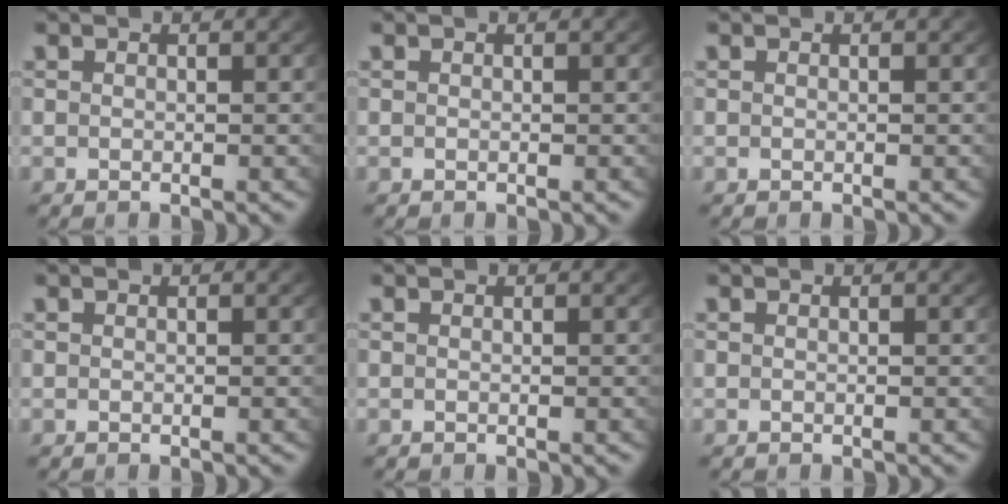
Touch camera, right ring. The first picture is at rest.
{"total": 0.0}
{"total": 0.0}
{"total": 0.0}
{"total": 0.0}
{"total": 0.0}